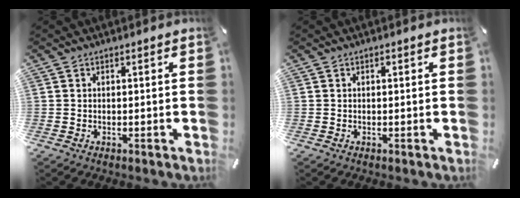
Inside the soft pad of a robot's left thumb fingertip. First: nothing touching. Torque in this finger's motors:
{"motor_torque": [0.11, 0.13, 0.07, -0.16, 0.03]}